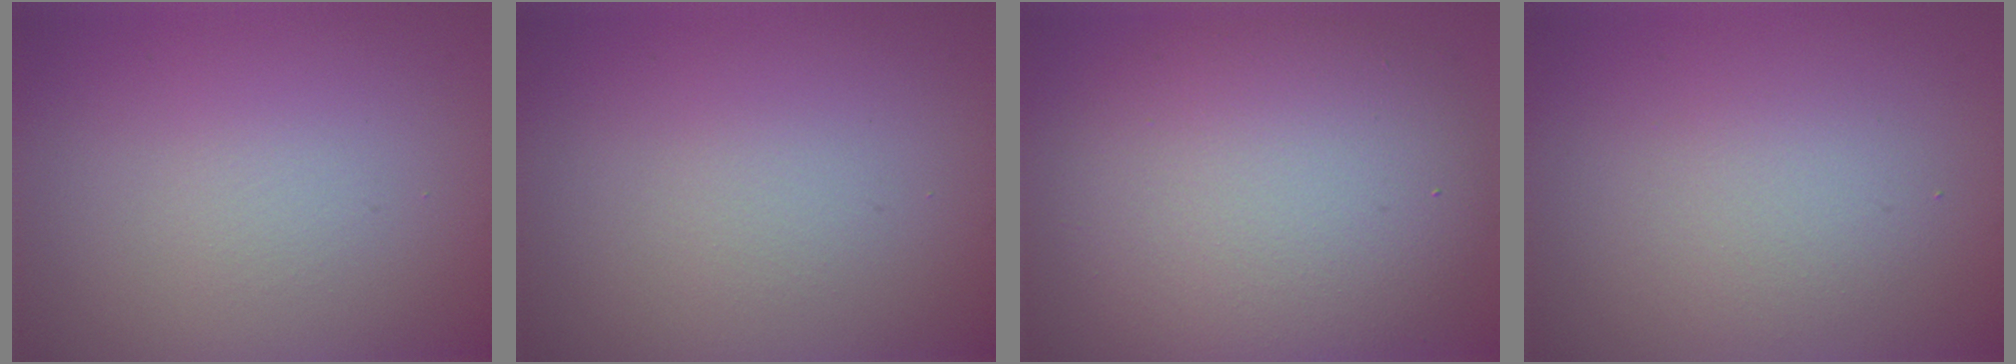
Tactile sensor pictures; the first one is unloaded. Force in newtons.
{"total": 0.9, "press": 0.9, "slide": 0.0}
{"total": 10.2, "press": 10.1, "slide": 0.8}
{"total": 2.2, "press": 2.2, "slide": 0.1}